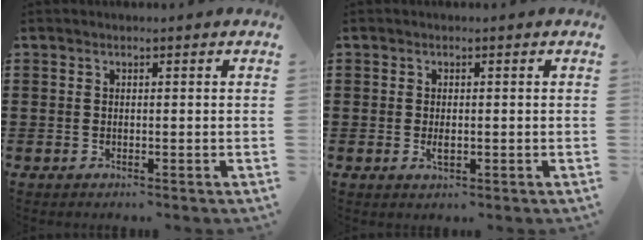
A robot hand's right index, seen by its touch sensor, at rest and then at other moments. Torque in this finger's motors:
{"motor_torque": [0.69, -0.15, 0.03, 0.07]}